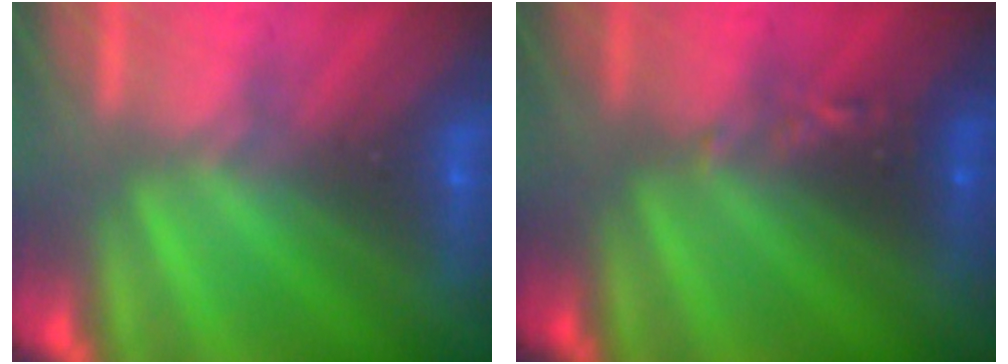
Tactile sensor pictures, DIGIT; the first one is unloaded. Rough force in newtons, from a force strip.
{"total": 2.4}